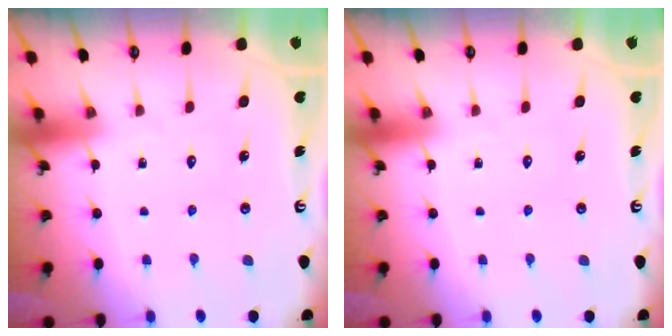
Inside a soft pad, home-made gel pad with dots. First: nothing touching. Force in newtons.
{"total": 0.0}